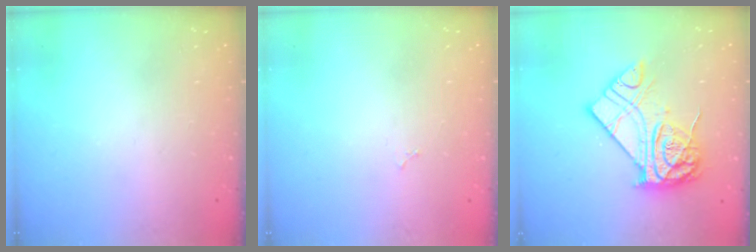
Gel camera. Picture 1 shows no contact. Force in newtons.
{"total": 2.9, "press": 2.9, "slide": 0.4}
{"total": 19.1, "press": 19.0, "slide": 1.8}